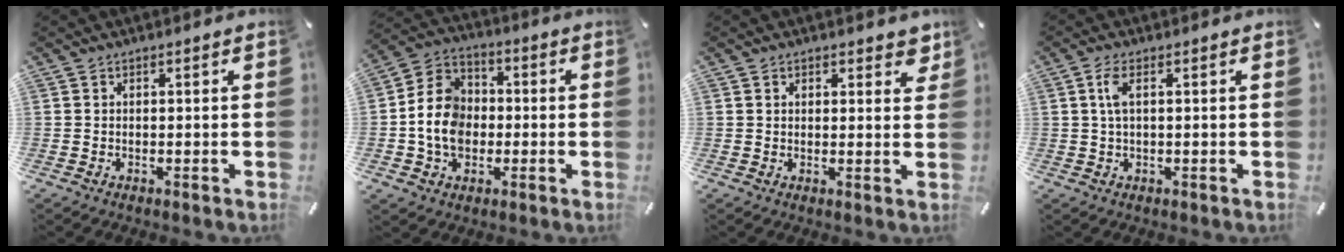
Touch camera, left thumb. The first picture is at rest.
{"total": 11.4, "force": [-1.6, 9.6, 5.9], "torque": [-0.144, 0.024, -0.029]}
{"total": 3.0, "force": [1.9, 1.8, 1.5], "torque": [-0.001, -0.006, 0.028]}
{"total": 3.7, "force": [0.7, 1.2, 3.4], "torque": [-0.069, 0.006, 0.011]}